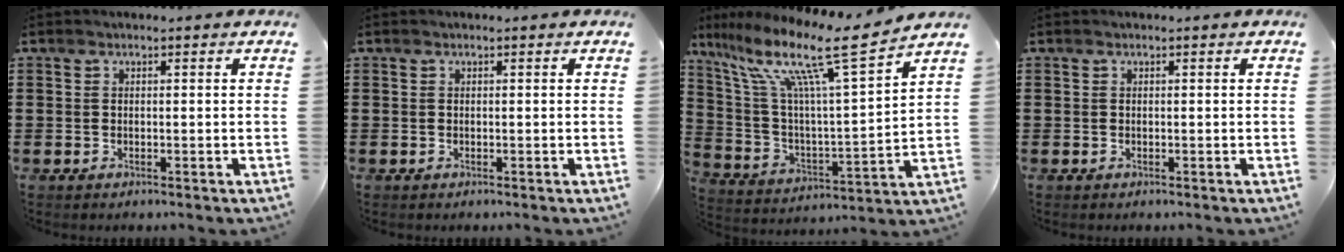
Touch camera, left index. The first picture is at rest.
{"total": 0.0}
{"total": 14.8, "force": [10.1, 1.5, 10.6], "torque": [-0.228, -0.058, 0.158]}
{"total": 0.0}